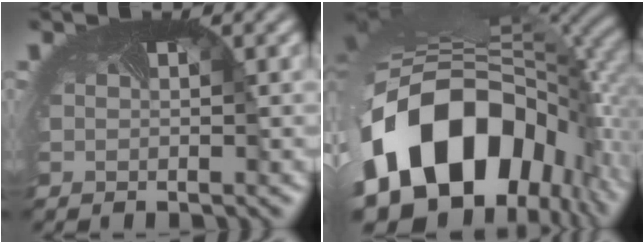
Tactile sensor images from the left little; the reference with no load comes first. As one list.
[{"total": 18.5, "force": [-5.8, 12.4, 12.4], "torque": [-0.284, -0.061, -0.087]}]